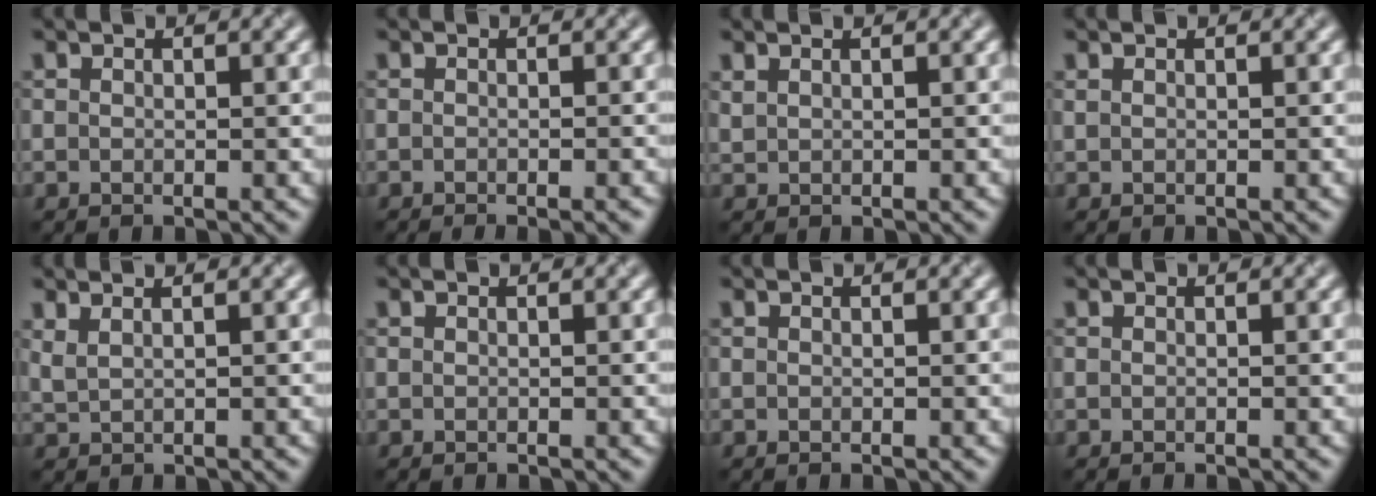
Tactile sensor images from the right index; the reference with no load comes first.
{"total": 1.4, "force": [-1.2, 0.0, 0.8], "torque": [-0.010, -0.008, -0.015]}
{"total": 0.7, "force": [0.6, 0.3, 0.3], "torque": [-0.015, 0.000, 0.019]}
{"total": 0.0}
{"total": 1.7, "force": [1.2, 0.5, 1.1], "torque": [-0.025, 0.000, 0.026]}
{"total": 0.0}
{"total": 0.0}
{"total": 0.0}